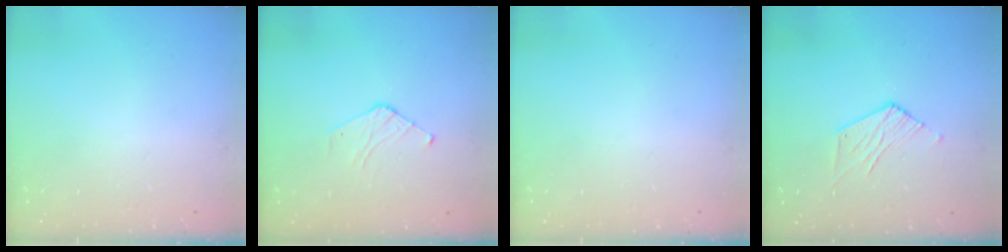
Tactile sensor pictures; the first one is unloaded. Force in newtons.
{"total": 4.1, "press": 4.0, "slide": 0.4}
{"total": 0.0}
{"total": 5.4, "press": 5.4, "slide": 0.4}